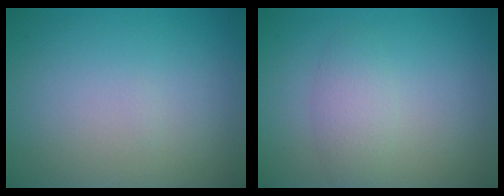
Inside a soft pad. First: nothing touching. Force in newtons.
{"total": 2.1, "press": 2.1, "slide": 0.1}